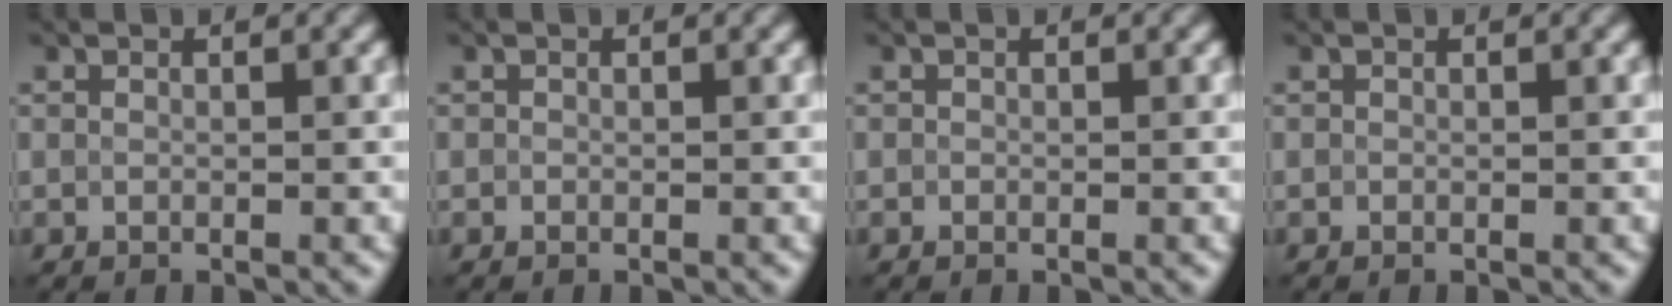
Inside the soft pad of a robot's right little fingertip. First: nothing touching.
{"total": 0.0}
{"total": 0.0}
{"total": 0.0}